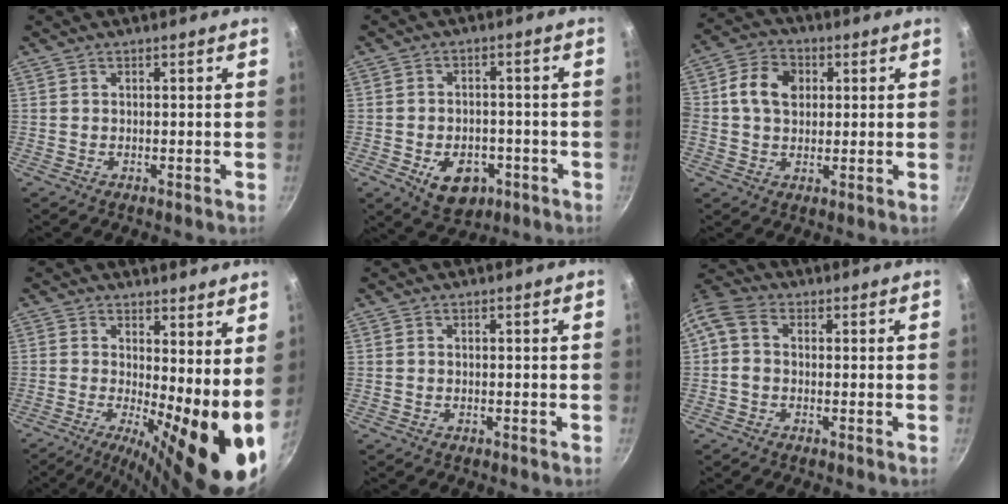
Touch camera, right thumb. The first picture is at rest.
{"total": 9.1, "force": [-3.5, 6.3, 5.6], "torque": [-0.056, 0.011, -0.045]}
{"total": 8.8, "force": [1.6, 6.7, 5.4], "torque": [-0.081, 0.009, 0.009]}
{"total": 13.6, "force": [-0.5, 3.8, 13.0], "torque": [-0.180, -0.015, -0.009]}
{"total": 0.0}
{"total": 6.3, "force": [0.4, 4.8, 4.1], "torque": [-0.096, 0.022, -0.009]}